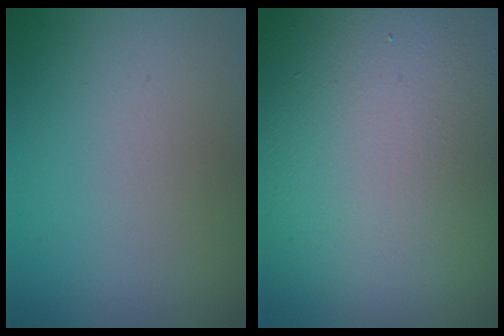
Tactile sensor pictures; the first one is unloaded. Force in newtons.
{"total": 20.3, "press": 20.3, "slide": 0.9}